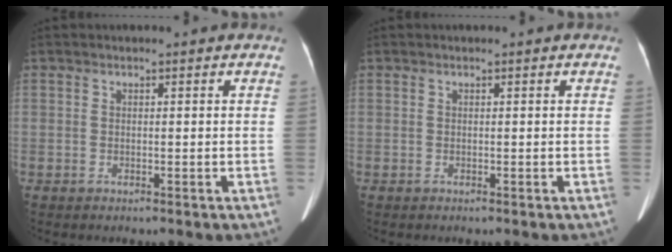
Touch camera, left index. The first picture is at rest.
{"total": 0.0}